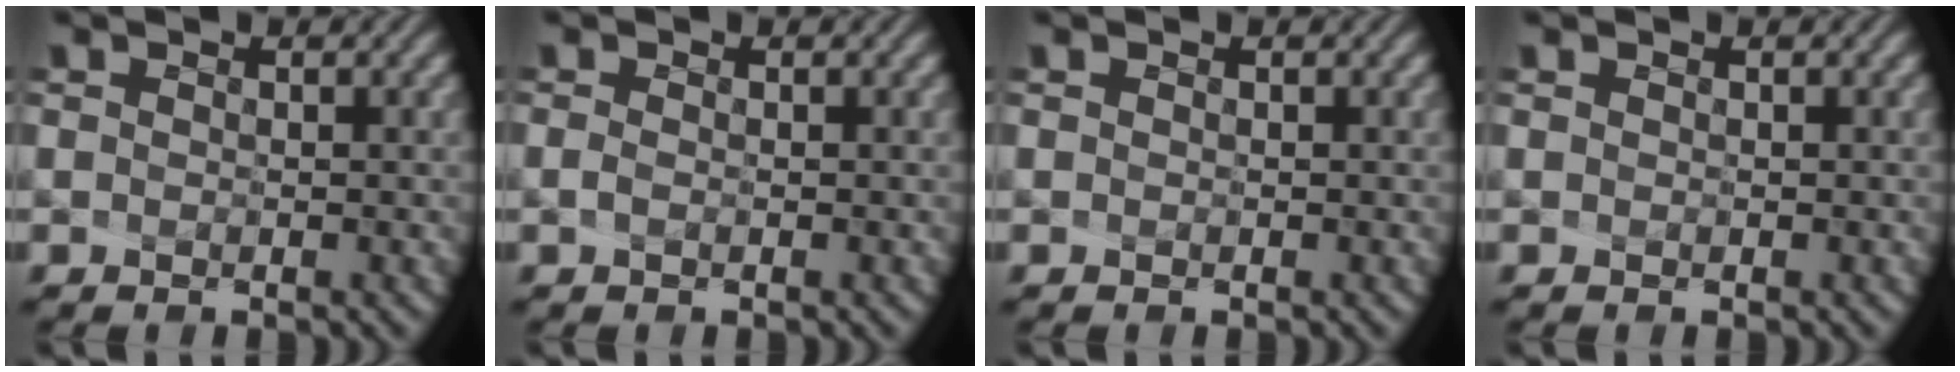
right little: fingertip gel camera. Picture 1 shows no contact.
{"total": 0.6, "force": [-0.6, -0.2, 0.1], "torque": [-0.014, -0.008, 0.003]}
{"total": 0.0}
{"total": 0.0}